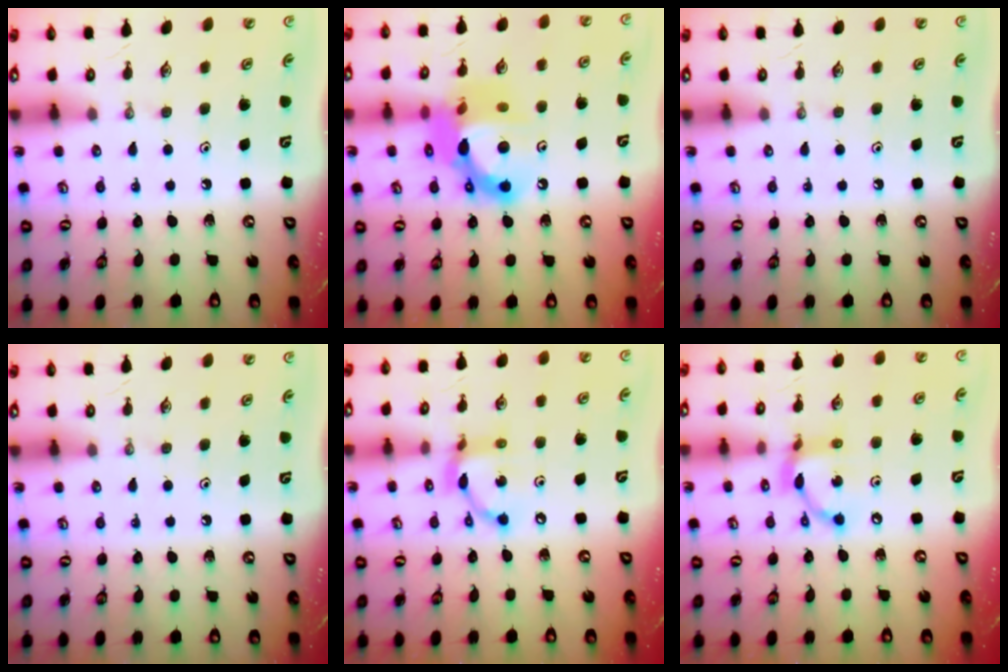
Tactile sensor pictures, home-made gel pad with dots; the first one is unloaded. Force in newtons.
{"total": 16.5, "press": 16.4, "slide": 1.6}
{"total": 0.0}
{"total": 0.0}
{"total": 12.0, "press": 12.0, "slide": 0.9}
{"total": 12.0, "press": 12.0, "slide": 0.9}